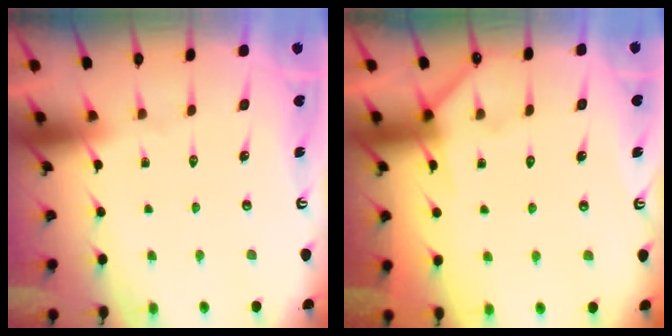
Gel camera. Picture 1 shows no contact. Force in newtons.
{"total": 4.9, "press": 4.8, "slide": 0.7}